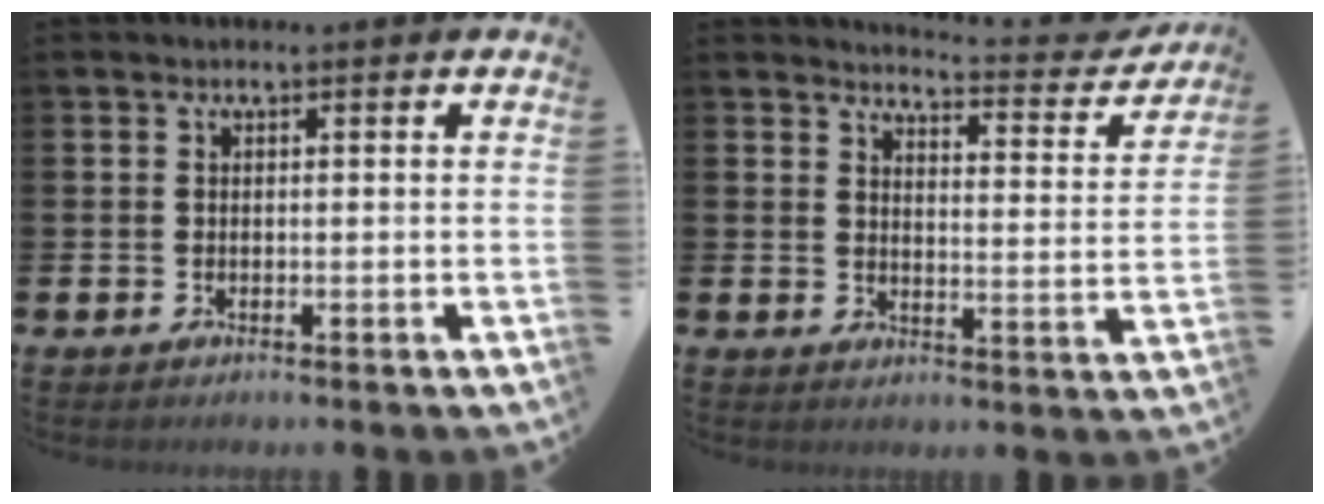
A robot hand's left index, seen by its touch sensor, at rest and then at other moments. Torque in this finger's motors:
{"motor_torque": [0.69, -1.27, 0.12, 0.00]}